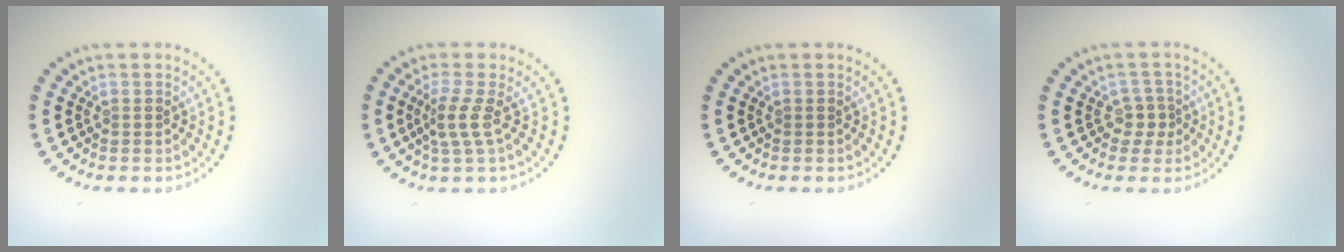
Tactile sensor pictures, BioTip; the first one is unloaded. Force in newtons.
{"total": 2.3, "press": 1.5, "slide": 1.8}
{"total": 0.0}
{"total": 1.8, "press": 1.4, "slide": 1.1}